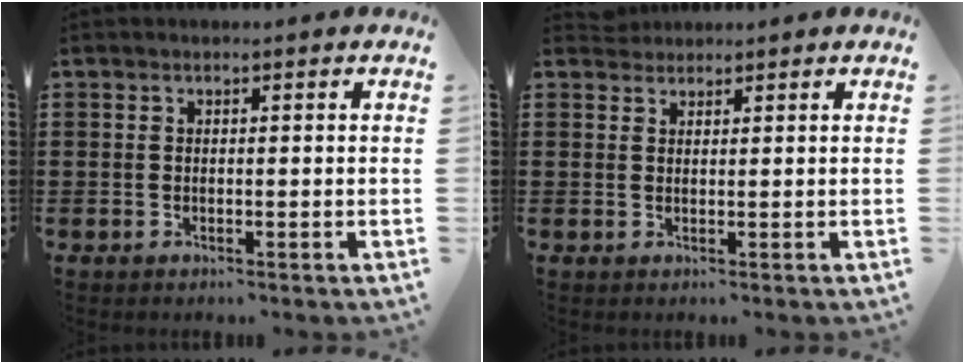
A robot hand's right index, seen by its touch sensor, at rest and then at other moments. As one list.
[{"total": 1.5, "force": [1.4, 0.6, -0.3], "torque": [0.002, 0.003, 0.029]}]